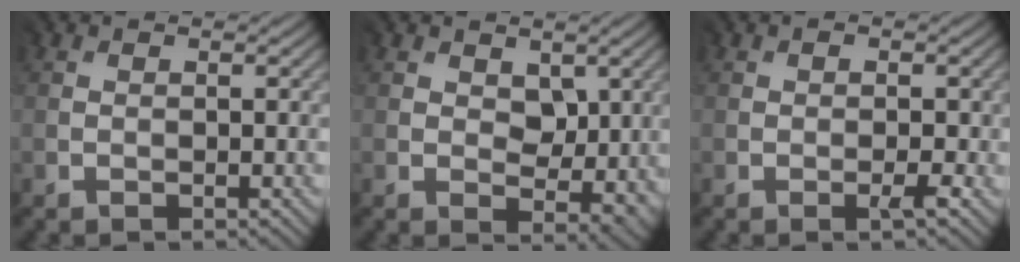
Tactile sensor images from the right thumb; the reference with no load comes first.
{"total": 4.3, "force": [1.5, 3.2, 2.4], "torque": [-0.052, -0.003, 0.026]}
{"total": 1.0, "force": [-0.6, 0.2, 0.8], "torque": [-0.015, 0.002, -0.010]}